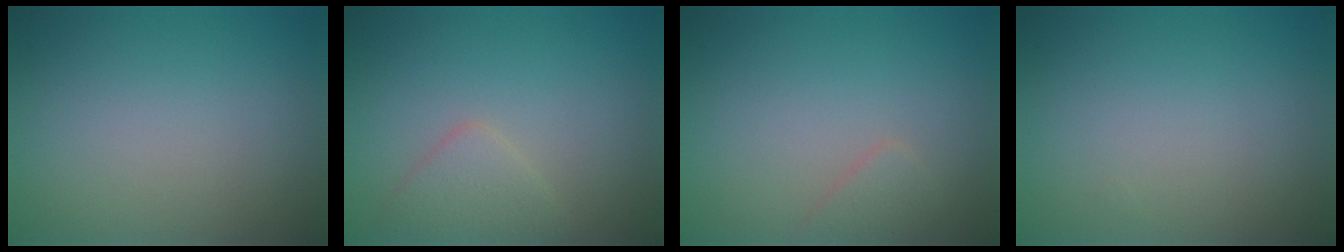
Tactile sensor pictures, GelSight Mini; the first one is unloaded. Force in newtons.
{"total": 2.1, "press": 2.1, "slide": 0.2}
{"total": 1.2, "press": 1.2, "slide": 0.0}
{"total": 0.0}